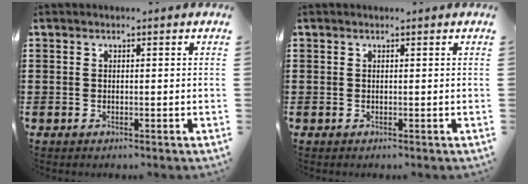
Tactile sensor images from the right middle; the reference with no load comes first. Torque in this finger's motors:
{"motor_torque": [-0.19, -0.07, -0.02, 0.00]}